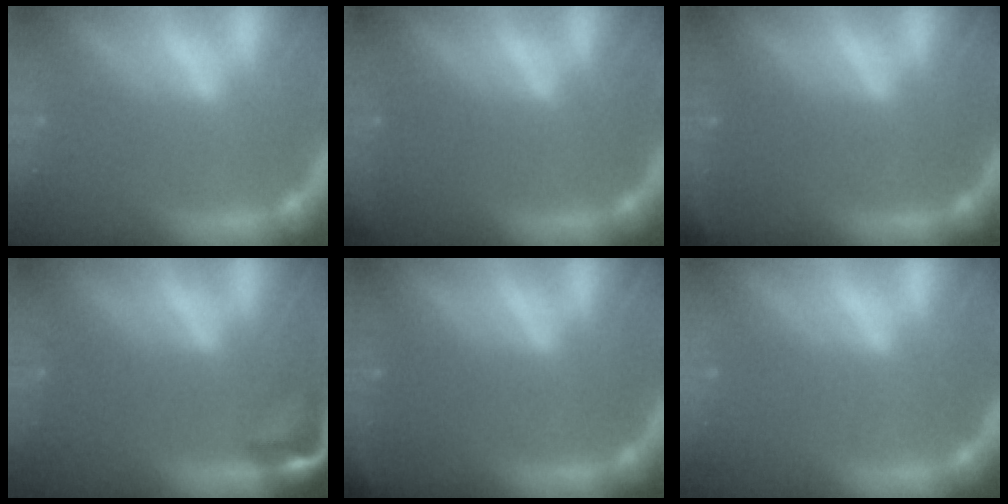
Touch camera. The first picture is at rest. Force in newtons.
{"total": 0.9}
{"total": 1.9}
{"total": 2.9}
{"total": 1.9}
{"total": 0.0}